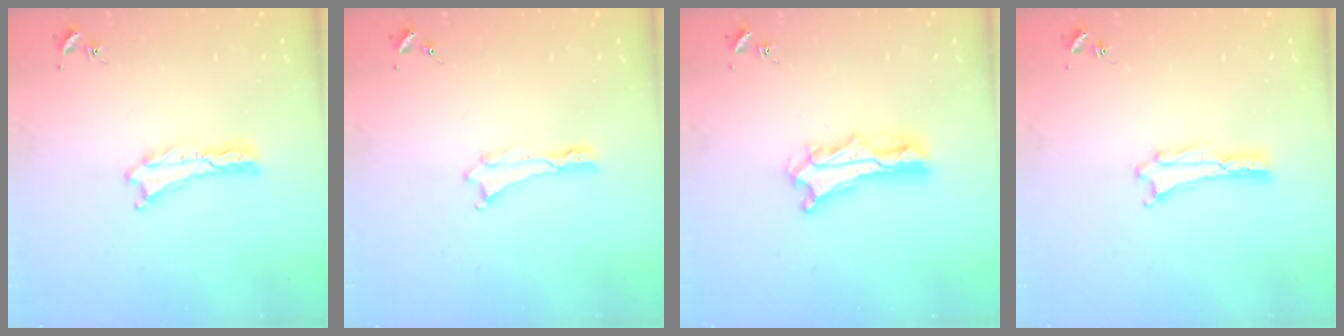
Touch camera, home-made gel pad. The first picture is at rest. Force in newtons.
{"total": 0.0}
{"total": 5.2, "press": 5.2, "slide": 0.6}
{"total": 1.6, "press": 1.6, "slide": 0.2}